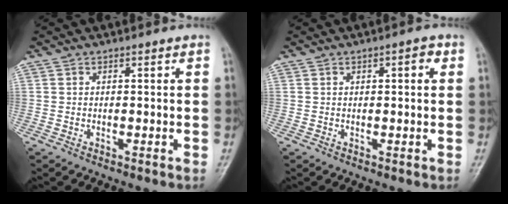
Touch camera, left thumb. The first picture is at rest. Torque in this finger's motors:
{"motor_torque": [-0.02, 0.09, -0.11, -0.04, 0.05]}